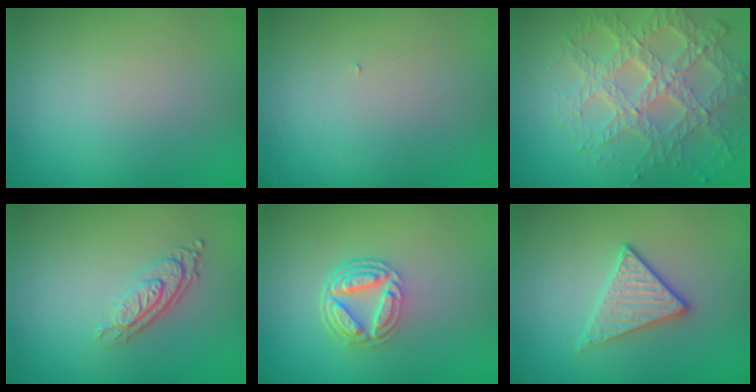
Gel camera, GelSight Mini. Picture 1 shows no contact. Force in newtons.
{"total": 0.0}
{"total": 7.4, "press": 5.3, "slide": 5.1}
{"total": 3.0, "press": 2.2, "slide": 2.0}
{"total": 4.4, "press": 3.3, "slide": 2.9}
{"total": 2.8, "press": 2.7, "slide": 0.8}